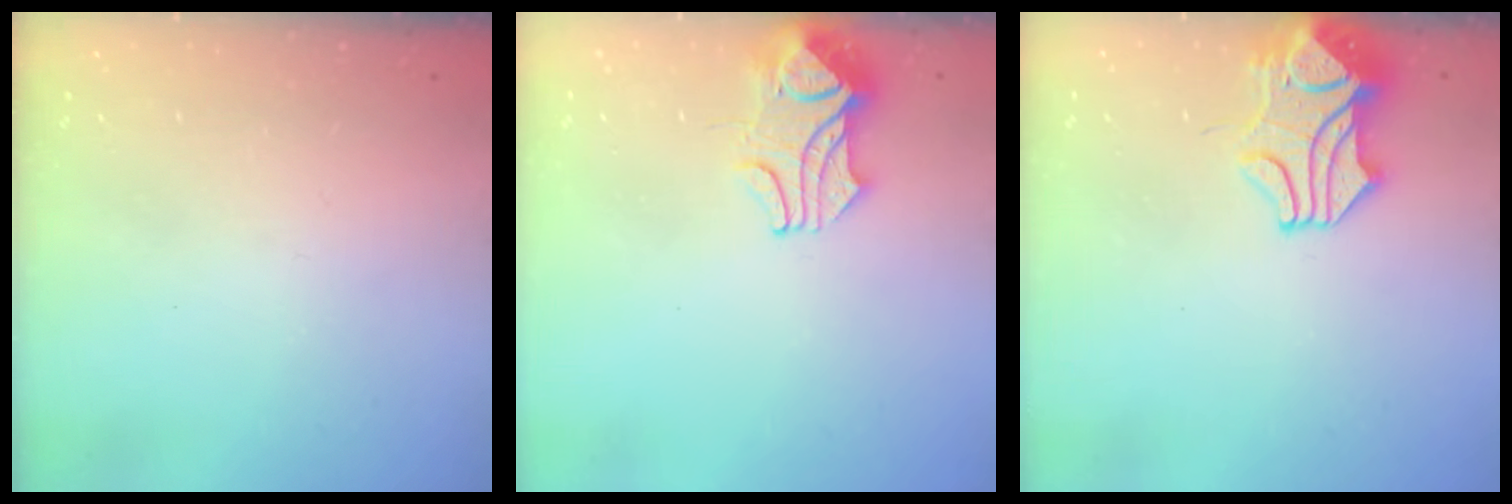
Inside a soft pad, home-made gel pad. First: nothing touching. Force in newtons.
{"total": 2.2, "press": 2.1, "slide": 0.8}
{"total": 2.8, "press": 2.5, "slide": 1.1}